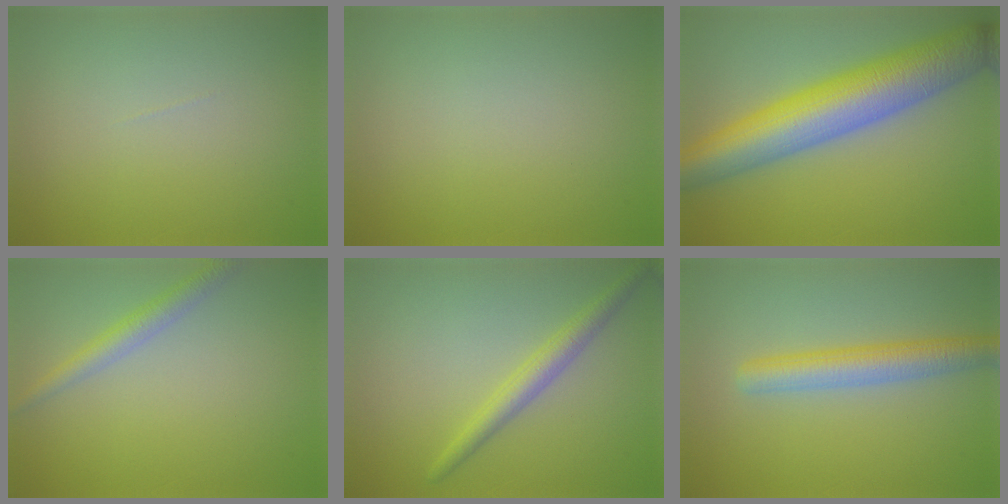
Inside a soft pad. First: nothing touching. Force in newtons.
{"total": 0.0}
{"total": 10.5, "press": 10.5, "slide": 0.3}
{"total": 2.4, "press": 2.4, "slide": 0.1}
{"total": 2.5, "press": 2.5, "slide": 0.1}
{"total": 4.1, "press": 4.1, "slide": 0.1}